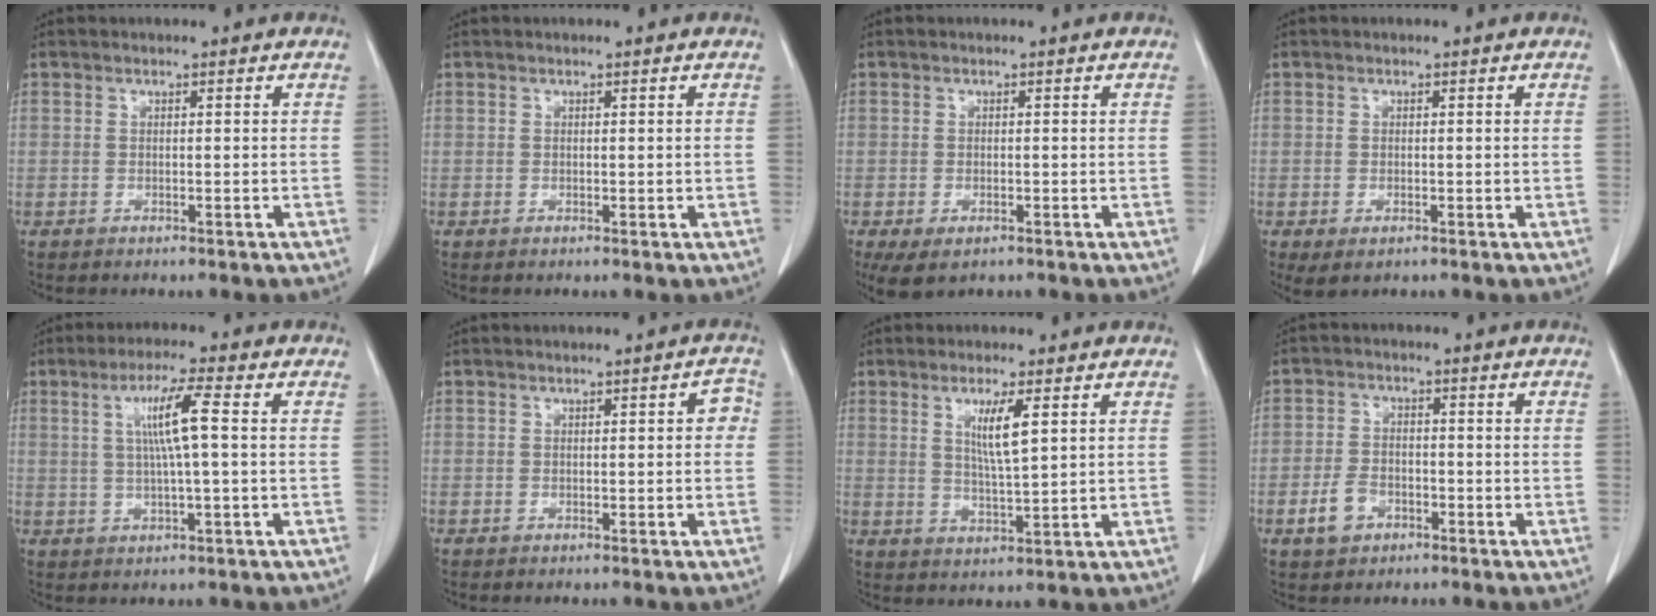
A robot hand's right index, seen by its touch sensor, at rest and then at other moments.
{"total": 0.0}
{"total": 3.8, "force": [-1.7, 1.9, 2.8], "torque": [-0.054, -0.009, -0.021]}
{"total": 2.2, "force": [-0.7, 1.1, 1.8], "torque": [-0.033, -0.005, -0.006]}
{"total": 6.9, "force": [1.4, -0.3, 6.7], "torque": [-0.122, 0.007, 0.026]}
{"total": 2.6, "force": [0.4, 1.1, 2.4], "torque": [-0.016, 0.013, 0.002]}
{"total": 5.6, "force": [2.1, 0.2, 5.2], "torque": [-0.096, -0.009, 0.041]}
{"total": 4.4, "force": [-2.0, 3.0, 2.6], "torque": [-0.051, 0.005, -0.035]}